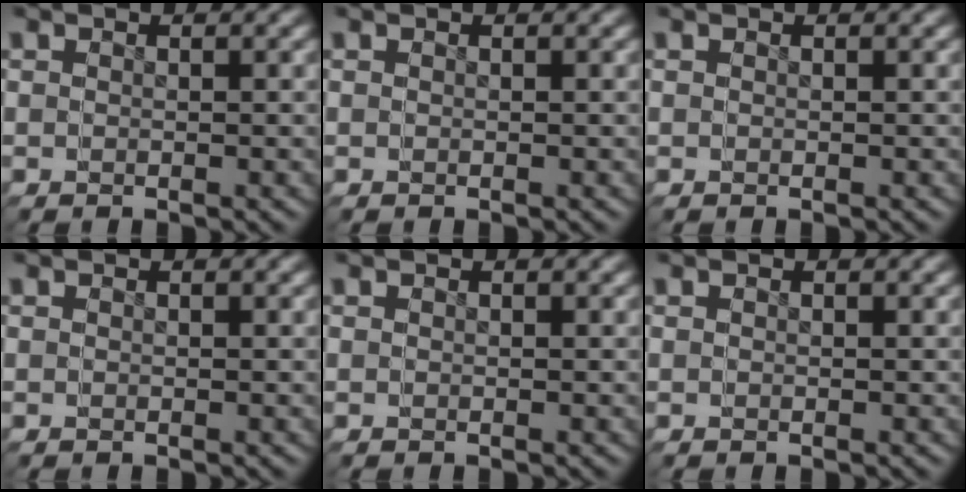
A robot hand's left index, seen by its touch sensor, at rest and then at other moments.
{"total": 0.0}
{"total": 0.0}
{"total": 0.0}
{"total": 0.0}
{"total": 0.0}